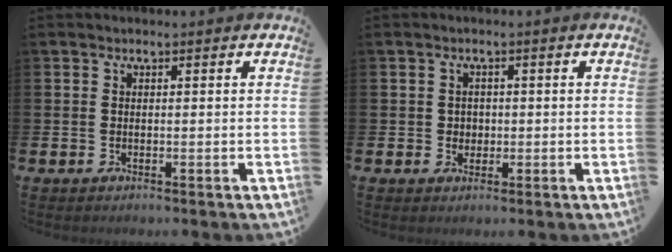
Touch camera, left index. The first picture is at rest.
{"total": 1.7, "force": [0.4, 1.5, 0.5], "torque": [0.012, 0.000, 0.000]}